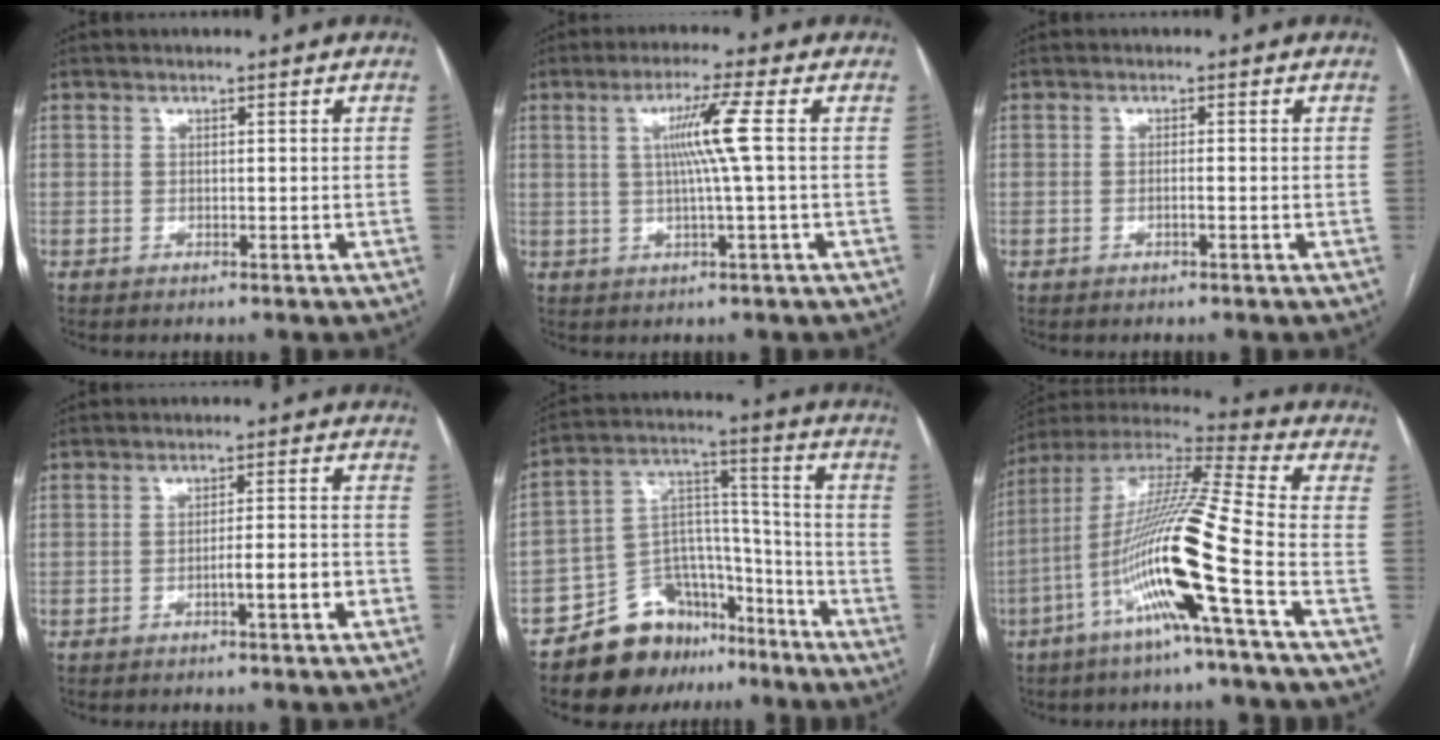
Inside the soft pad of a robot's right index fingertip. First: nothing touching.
{"total": 6.4, "force": [1.0, -1.5, 6.2], "torque": [-0.112, 0.004, 0.022]}
{"total": 0.8, "force": [-0.3, -0.1, 0.7], "torque": [-0.014, 0.001, -0.005]}
{"total": 4.6, "force": [-2.2, 0.0, 4.1], "torque": [-0.056, 0.003, -0.033]}
{"total": 14.5, "force": [-11.3, 8.2, 4.2], "torque": [-0.054, 0.081, -0.184]}
{"total": 18.3, "force": [-6.6, -1.1, 17.0], "torque": [-0.333, -0.005, -0.135]}